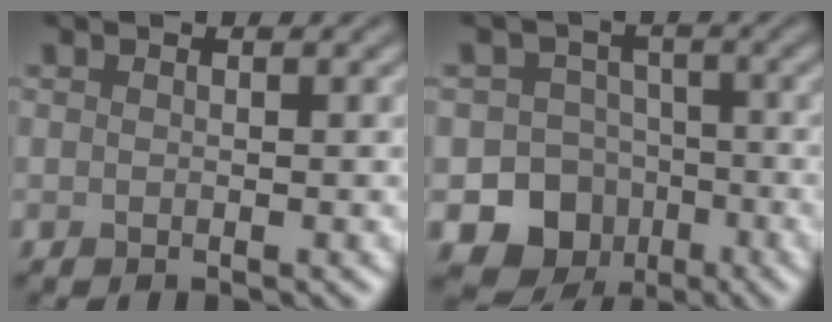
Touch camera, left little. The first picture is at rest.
{"total": 10.3, "force": [-4.7, 8.9, 2.3], "torque": [-0.005, -0.030, -0.089]}